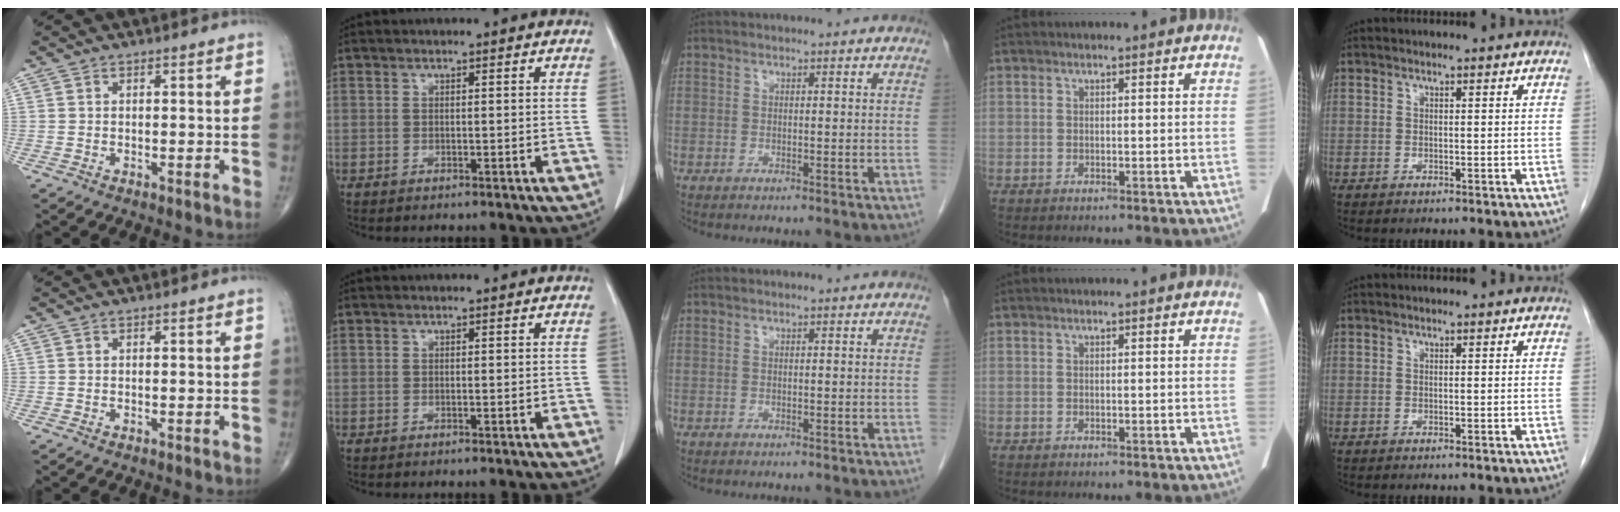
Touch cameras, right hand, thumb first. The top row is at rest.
{}